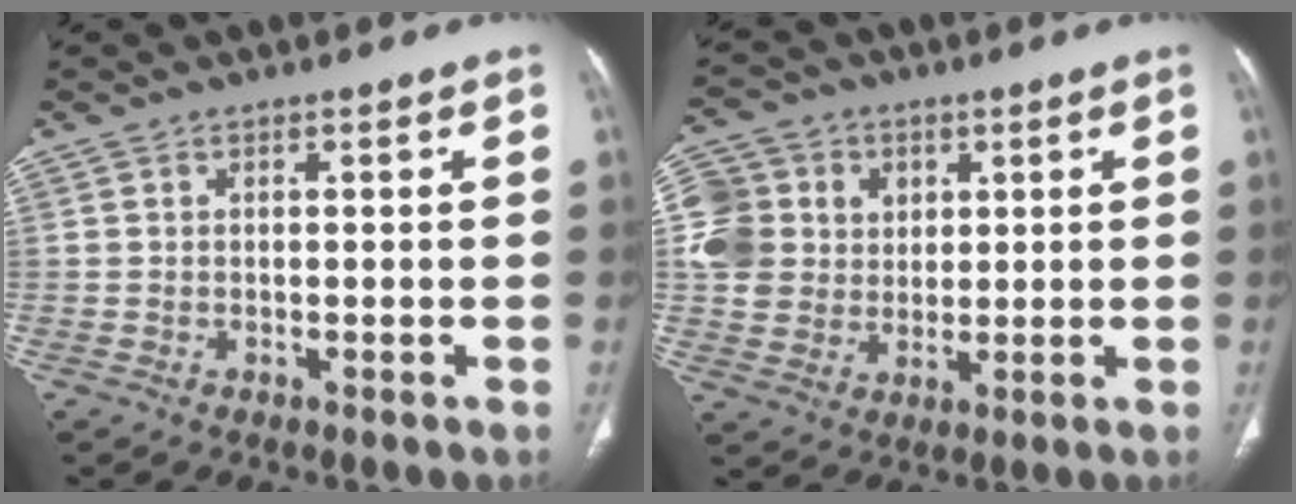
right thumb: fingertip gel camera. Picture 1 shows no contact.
{"total": 12.4, "force": [2.8, 11.1, 4.7], "torque": [-0.071, 0.009, 0.054]}